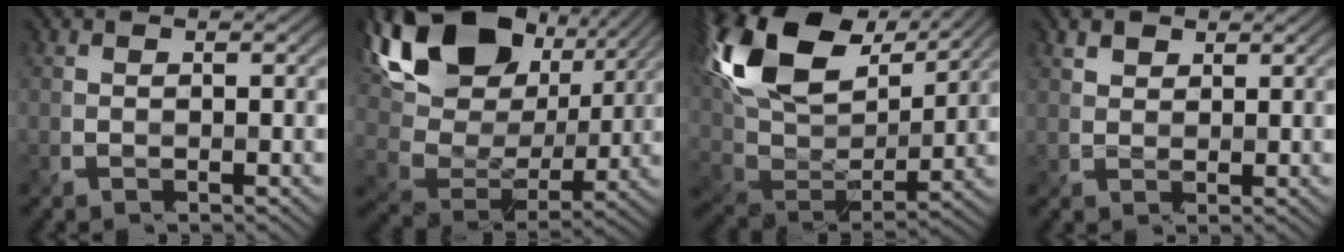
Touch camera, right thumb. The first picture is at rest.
{"total": 18.0, "force": [8.5, 10.0, 12.2], "torque": [-0.276, 0.023, 0.164]}
{"total": 17.4, "force": [9.3, 8.6, 11.9], "torque": [-0.295, 0.027, 0.179]}
{"total": 2.3, "force": [1.7, 1.0, 1.1], "torque": [-0.043, -0.007, 0.044]}